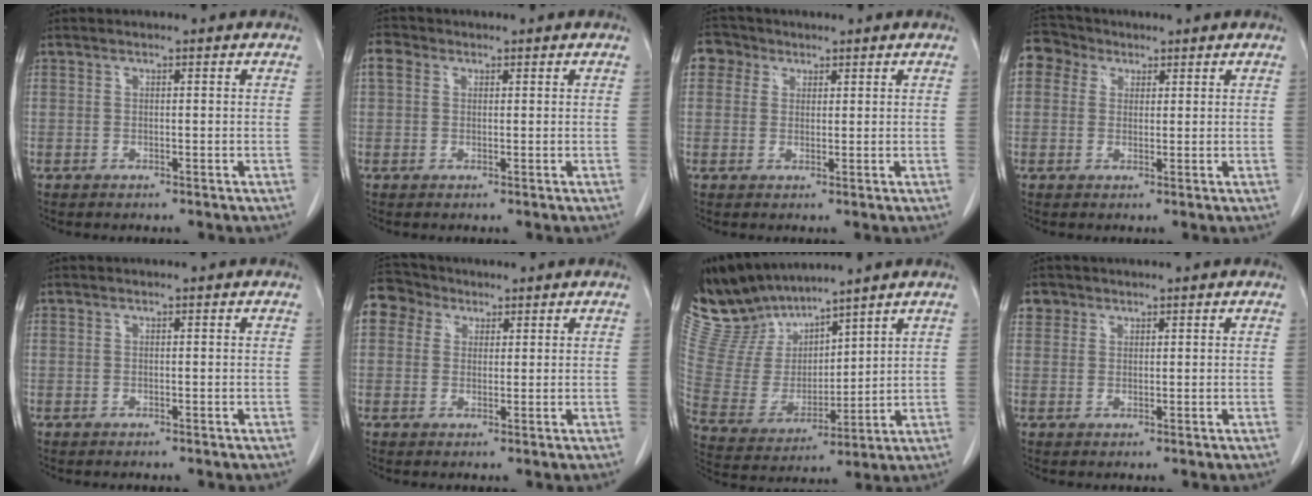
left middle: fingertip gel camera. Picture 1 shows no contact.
{"total": 2.3, "force": [0.9, 1.9, 1.0], "torque": [-0.024, 0.017, 0.014]}
{"total": 3.5, "force": [1.7, 3.1, 0.4], "torque": [-0.006, 0.014, 0.028]}
{"total": 5.4, "force": [2.7, 4.5, 1.2], "torque": [-0.025, 0.028, 0.051]}
{"total": 0.0}
{"total": 6.5, "force": [3.4, 5.4, 1.5], "torque": [-0.030, 0.033, 0.066]}
{"total": 13.0, "force": [12.4, 3.0, 2.5], "torque": [-0.074, 0.004, 0.267]}
{"total": 2.1, "force": [1.4, 1.7, -0.1], "torque": [0.012, 0.007, 0.021]}